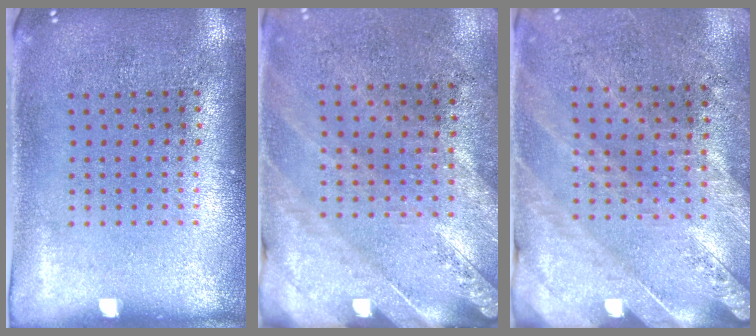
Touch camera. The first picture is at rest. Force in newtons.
{"total": 2.5, "press": 2.0, "slide": 1.5}
{"total": 2.5, "press": 2.3, "slide": 0.8}